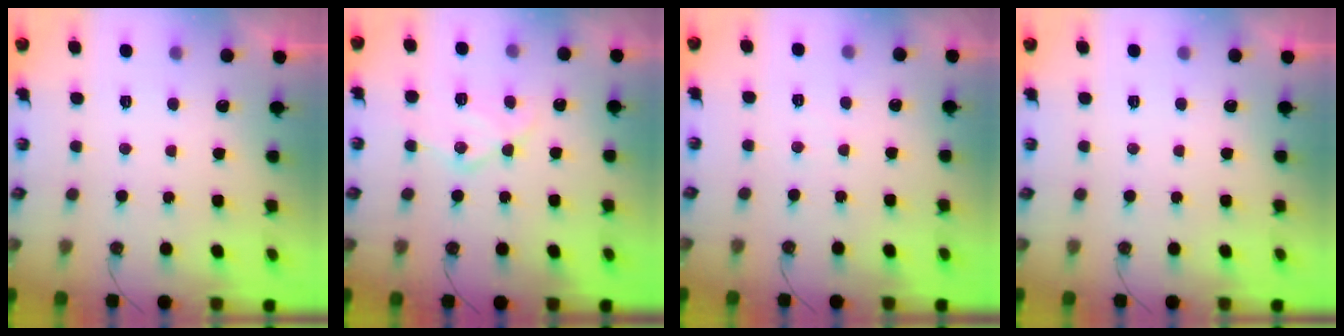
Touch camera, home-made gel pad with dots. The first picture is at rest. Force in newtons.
{"total": 13.1, "press": 13.1, "slide": 1.1}
{"total": 2.5, "press": 2.4, "slide": 0.4}
{"total": 0.0}